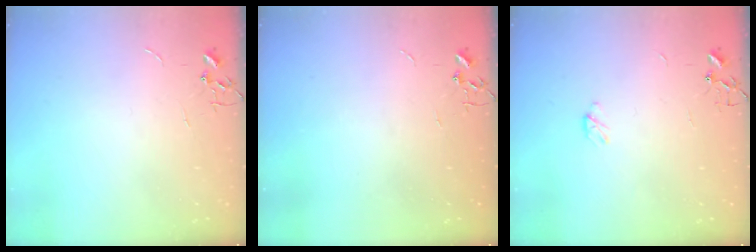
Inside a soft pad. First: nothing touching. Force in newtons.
{"total": 0.0}
{"total": 2.9, "press": 2.9, "slide": 0.4}